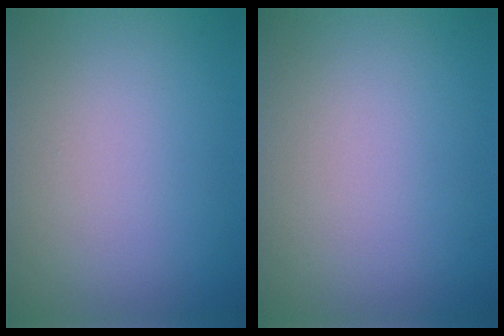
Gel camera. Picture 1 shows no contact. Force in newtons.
{"total": 0.0}